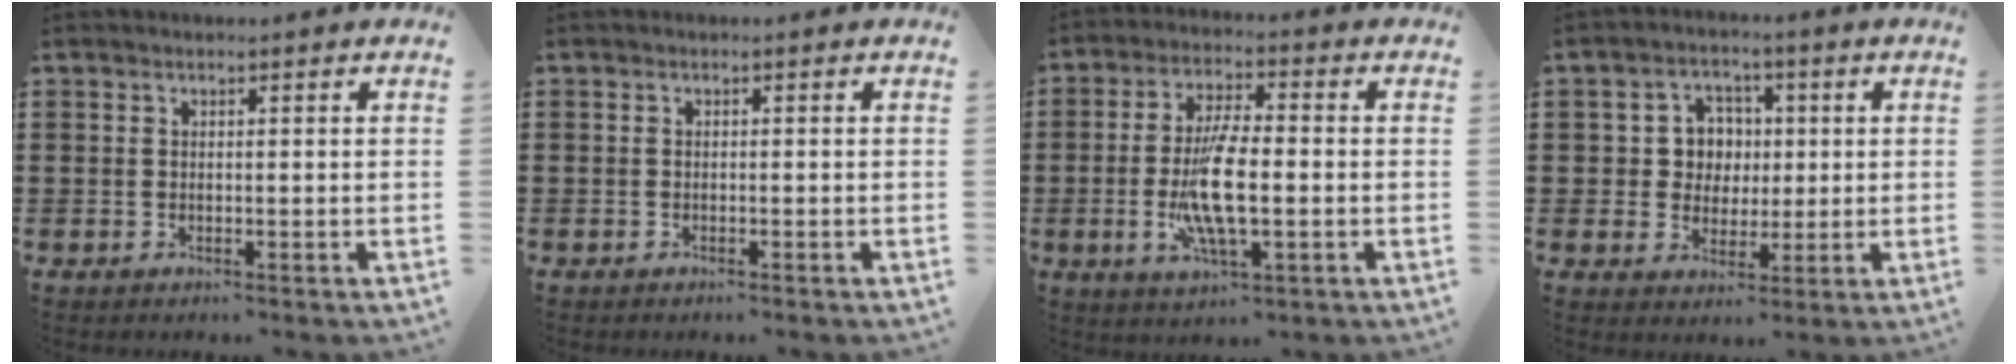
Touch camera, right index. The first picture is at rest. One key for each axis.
{"total": 0.6, "fx": -0.6, "fy": 0.0, "fz": 0.1, "tx": -0.004, "ty": -0.003, "tz": -0.012}
{"total": 9.7, "fx": -1.6, "fy": 2.8, "fz": 9.2, "tx": -0.193, "ty": -0.013, "tz": -0.033}
{"total": 5.3, "fx": 0.4, "fy": 5.0, "fz": 1.7, "tx": -0.056, "ty": 0.017, "tz": 0.005}